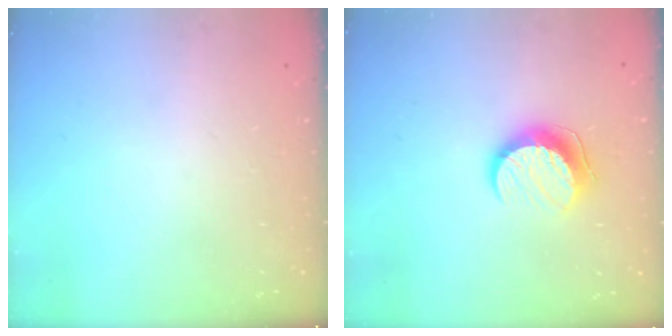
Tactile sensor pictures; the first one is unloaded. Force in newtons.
{"total": 9.7, "press": 9.7, "slide": 0.5}